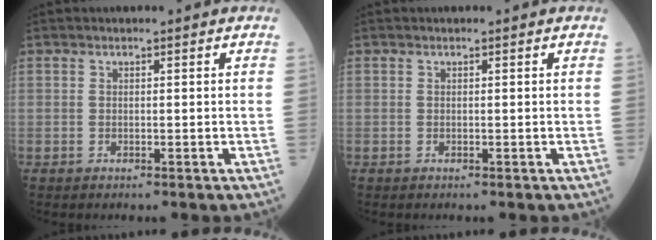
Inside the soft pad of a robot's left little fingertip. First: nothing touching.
{"total": 0.0}